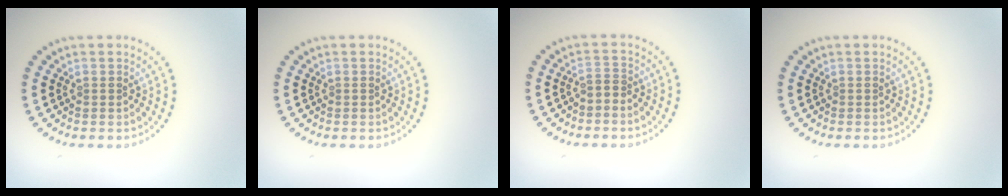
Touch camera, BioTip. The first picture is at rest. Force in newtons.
{"total": 0.0}
{"total": 0.9, "press": 0.6, "slide": 0.6}
{"total": 0.0}